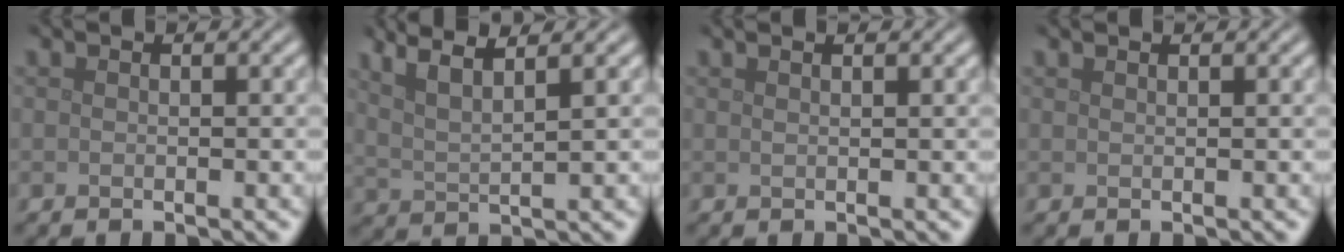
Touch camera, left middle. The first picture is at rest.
{"total": 4.5, "force": [3.0, 1.0, 3.3], "torque": [-0.063, 0.017, 0.047]}
{"total": 1.8, "force": [1.1, 0.6, 1.2], "torque": [-0.003, -0.003, 0.001]}
{"total": 0.6, "force": [0.5, 0.2, 0.3], "torque": [-0.002, 0.000, 0.003]}